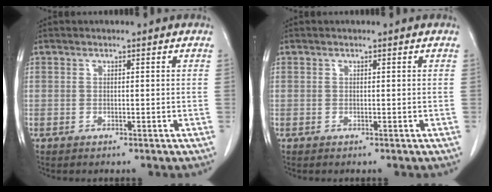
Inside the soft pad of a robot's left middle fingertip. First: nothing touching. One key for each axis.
{"total": 0.0}